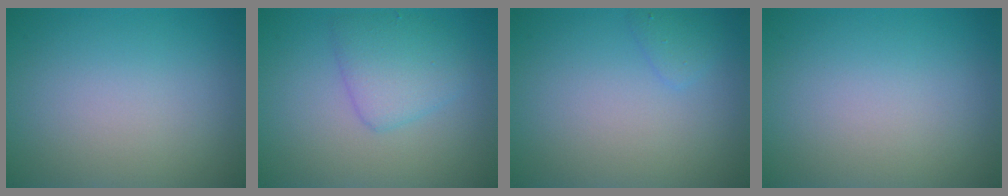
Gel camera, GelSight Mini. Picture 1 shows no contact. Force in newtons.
{"total": 3.1, "press": 3.1, "slide": 0.1}
{"total": 1.1, "press": 1.1, "slide": 0.0}
{"total": 0.0}